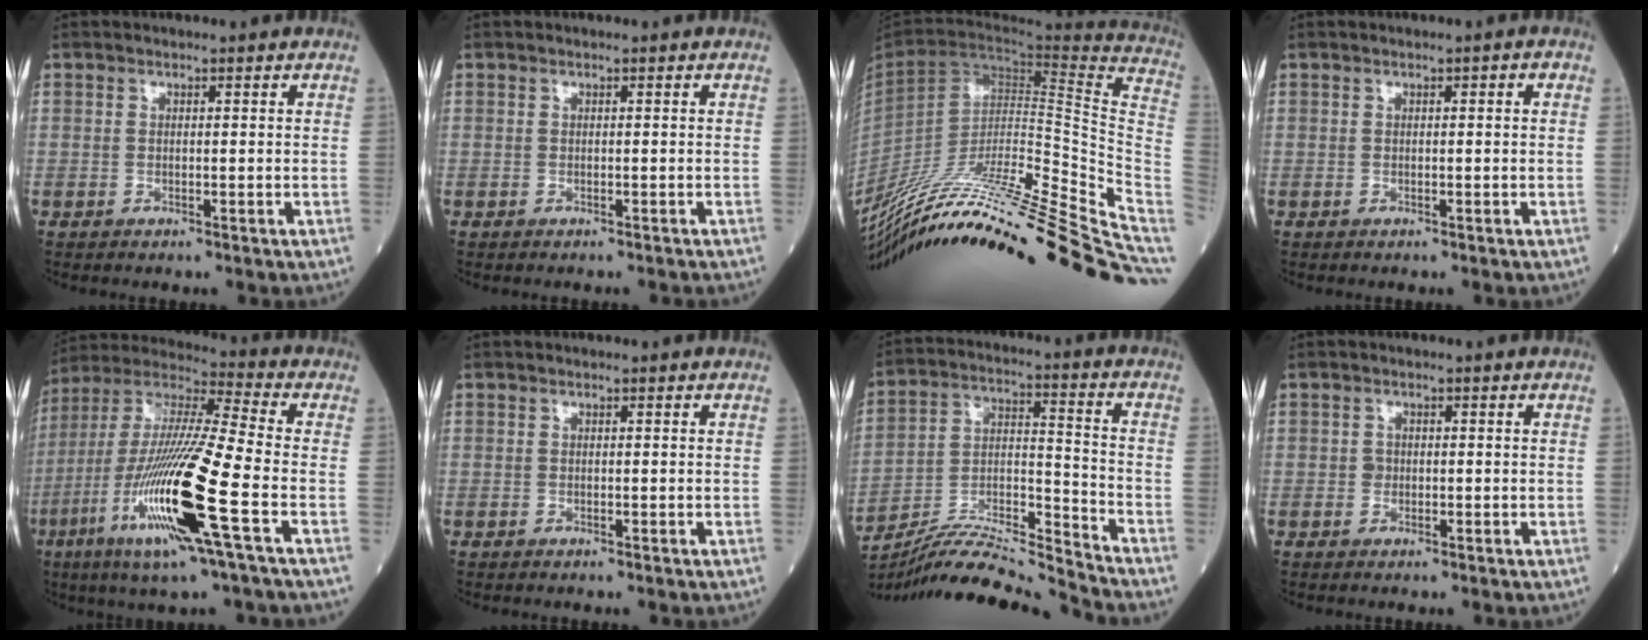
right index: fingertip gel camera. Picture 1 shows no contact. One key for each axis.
{"total": 1.1, "fx": -1.1, "fy": 0.0, "fz": 0.3, "tx": -0.002, "ty": -0.001, "tz": -0.014}
{"total": 40.2, "fx": -32.7, "fy": 0.3, "fz": 23.5, "tx": -0.250, "ty": -0.075, "tz": -0.485}
{"total": 0.8, "fx": 0.2, "fy": 0.2, "fz": 0.8, "tx": -0.012, "ty": 0.004, "tz": 0.001}
{"total": 20.7, "fx": -7.3, "fy": 0.6, "fz": 19.4, "tx": -0.412, "ty": -0.031, "tz": -0.145}
{"total": 0.0}
{"total": 15.1, "fx": -14.6, "fy": -1.6, "fz": 3.6, "tx": -0.063, "ty": 0.021, "tz": -0.268}
{"total": 0.9, "fx": -0.1, "fy": 0.9, "fz": 0.4, "tx": -0.006, "ty": 0.002, "tz": -0.001}